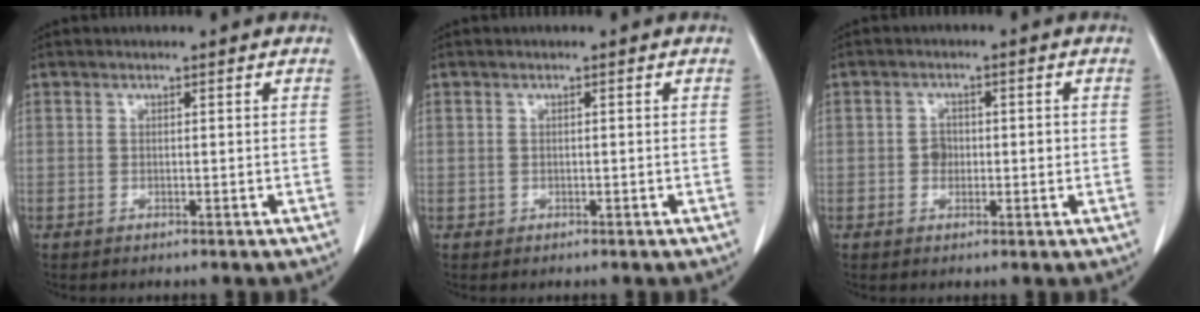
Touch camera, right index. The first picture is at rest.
{"total": 0.5, "force": [-0.1, 0.5, 0.0], "torque": [-0.001, 0.004, -0.003]}
{"total": 2.6, "force": [-0.2, 2.0, 1.7], "torque": [-0.023, 0.008, -0.002]}